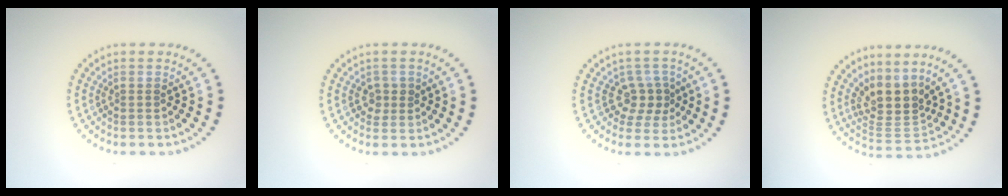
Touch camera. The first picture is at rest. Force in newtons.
{"total": 1.3, "press": 1.2, "slide": 0.4}
{"total": 2.4, "press": 1.9, "slide": 1.5}
{"total": 4.0, "press": 3.0, "slide": 2.7}